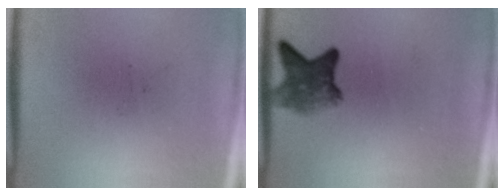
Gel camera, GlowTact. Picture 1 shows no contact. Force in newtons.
{"total": 5.2}